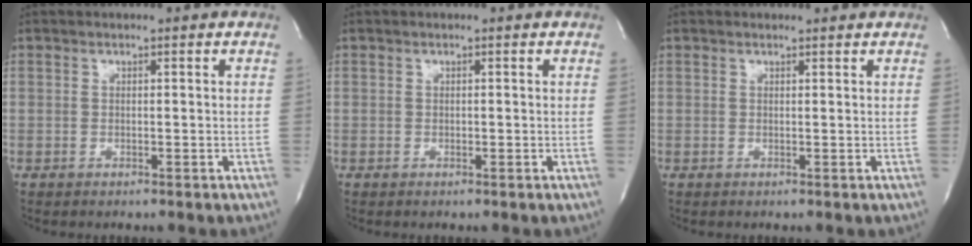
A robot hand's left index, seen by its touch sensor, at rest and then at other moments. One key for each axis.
{"total": 0.0}
{"total": 1.4, "fx": 1.4, "fy": 0.2, "fz": 0.0, "tx": -0.012, "ty": 0.002, "tz": 0.017}